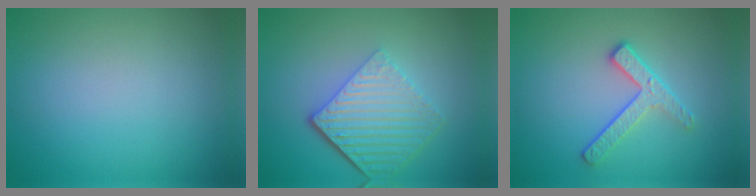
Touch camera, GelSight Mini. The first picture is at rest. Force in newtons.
{"total": 6.2, "press": 4.2, "slide": 4.6}
{"total": 2.8, "press": 2.4, "slide": 1.4}